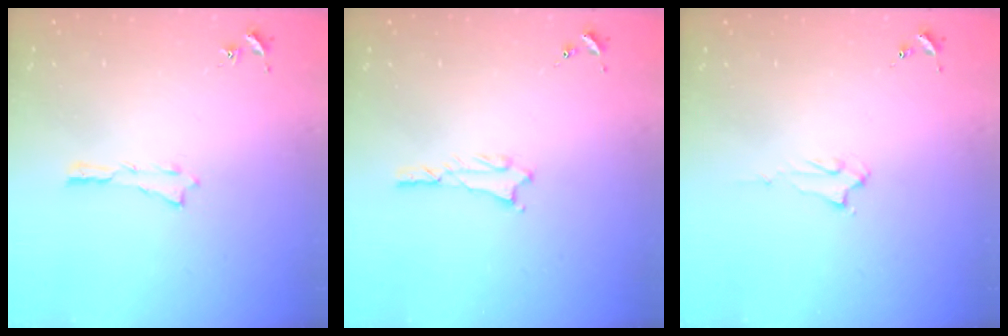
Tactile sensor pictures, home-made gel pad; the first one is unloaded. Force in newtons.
{"total": 1.0, "press": 1.0, "slide": 0.1}
{"total": 2.0, "press": 2.0, "slide": 0.2}